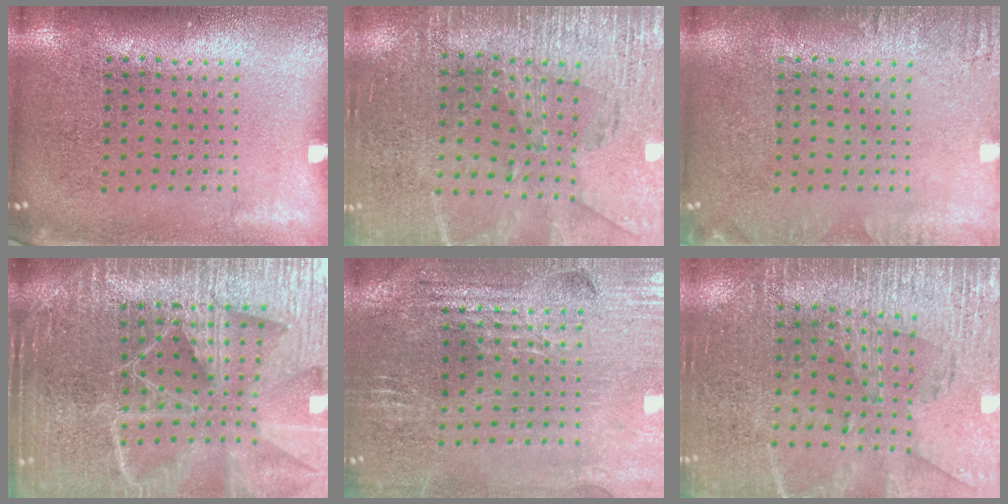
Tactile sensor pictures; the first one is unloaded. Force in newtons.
{"total": 3.1, "press": 2.9, "slide": 1.1}
{"total": 1.5, "press": 1.5, "slide": 0.2}
{"total": 6.2, "press": 5.4, "slide": 3.1}
{"total": 2.9, "press": 2.9, "slide": 0.5}
{"total": 3.1, "press": 2.9, "slide": 1.1}